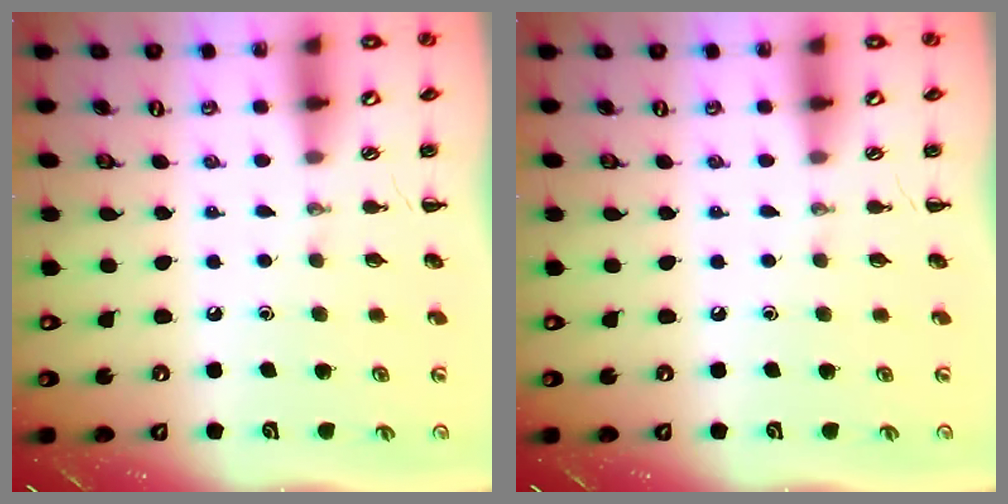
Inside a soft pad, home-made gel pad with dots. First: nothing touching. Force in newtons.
{"total": 0.0}